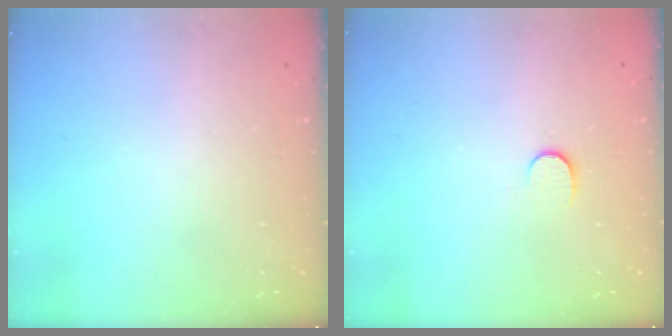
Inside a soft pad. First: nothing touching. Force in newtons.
{"total": 6.3, "press": 6.3, "slide": 0.5}